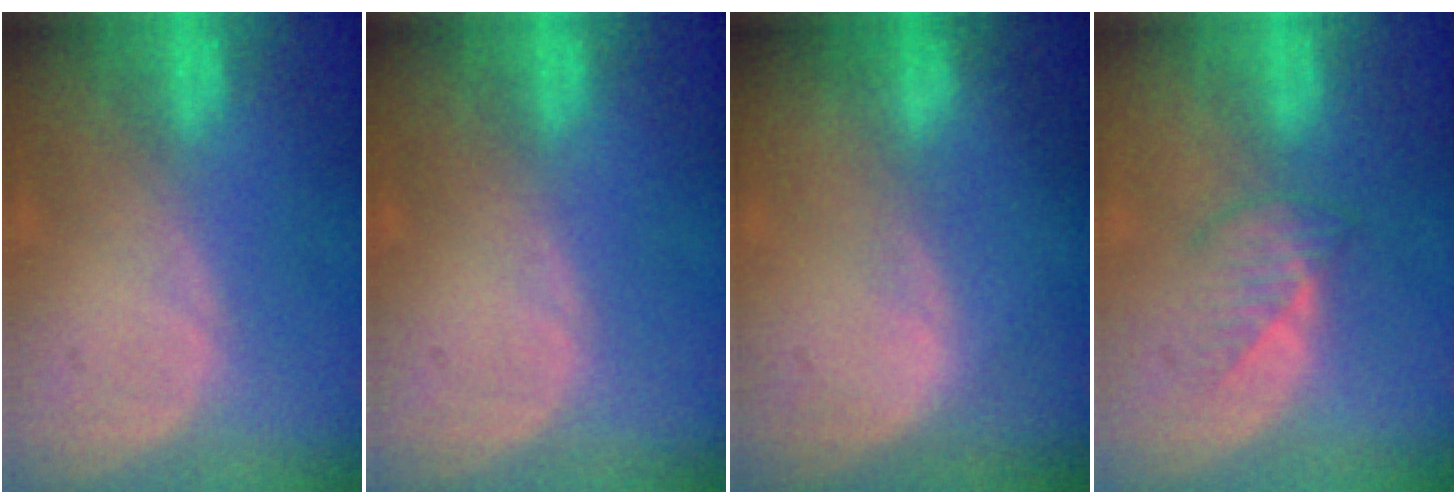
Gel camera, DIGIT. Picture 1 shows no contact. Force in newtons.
{"total": 0.0}
{"total": 0.8, "press": 0.5, "slide": 0.7}
{"total": 3.2, "press": 3.1, "slide": 1.0}